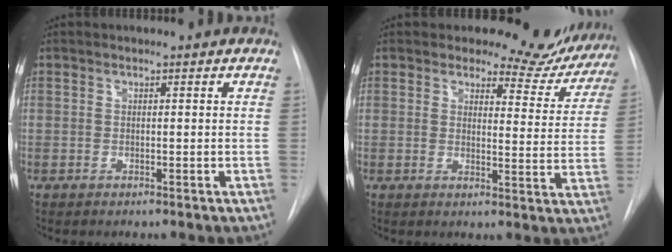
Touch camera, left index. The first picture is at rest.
{"total": 10.2, "force": [9.5, 3.7, 0.2], "torque": [0.027, -0.037, 0.085]}